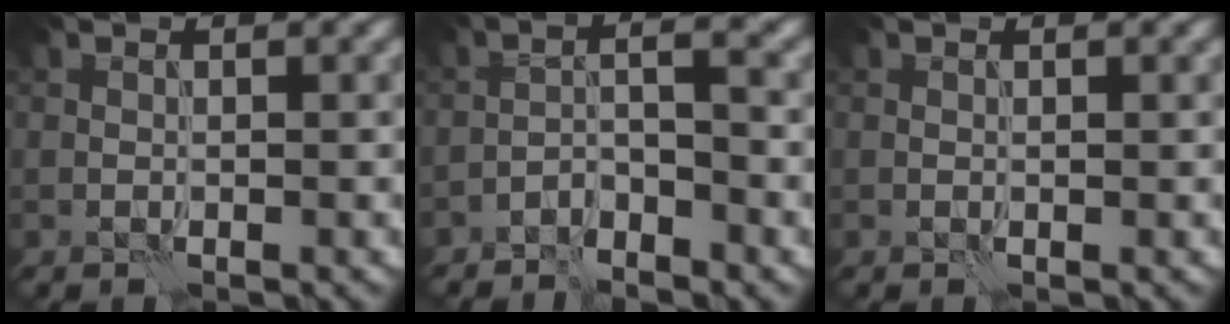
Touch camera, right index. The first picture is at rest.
{"total": 2.6, "force": [-2.2, 0.5, 1.3], "torque": [-0.021, 0.011, -0.047]}
{"total": 0.0}